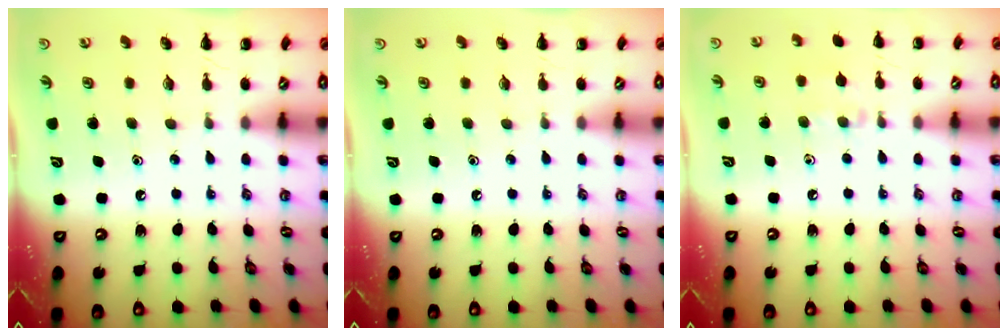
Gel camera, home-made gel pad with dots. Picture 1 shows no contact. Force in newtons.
{"total": 0.0}
{"total": 6.5, "press": 6.2, "slide": 2.0}